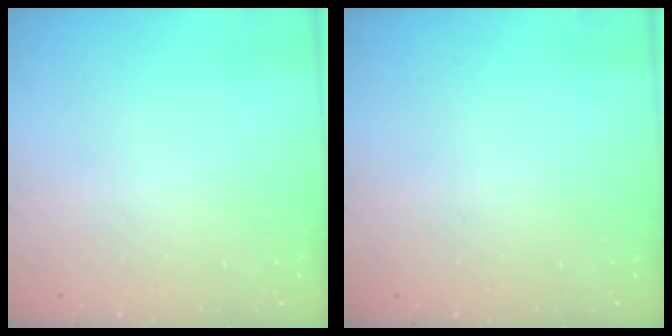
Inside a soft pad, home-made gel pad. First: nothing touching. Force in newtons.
{"total": 0.0}